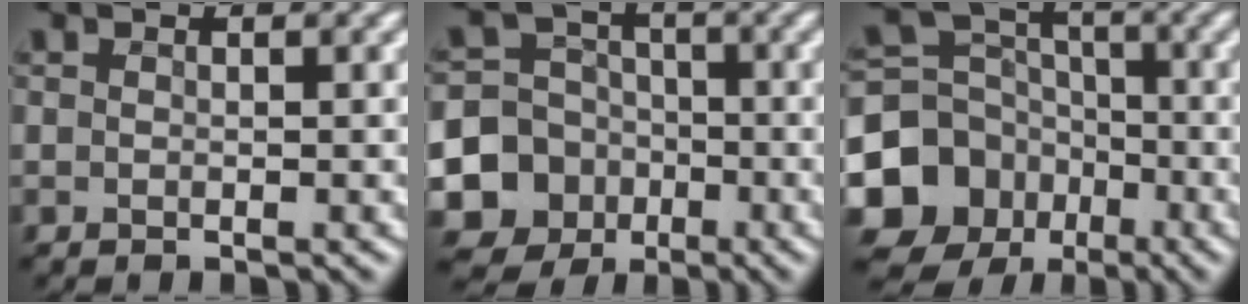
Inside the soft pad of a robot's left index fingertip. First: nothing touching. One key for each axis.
{"total": 12.2, "fx": -4.5, "fy": 11.2, "fz": 2.2, "tx": -0.065, "ty": -0.031, "tz": -0.091}
{"total": 12.0, "fx": -4.9, "fy": 10.4, "fz": 3.5, "tx": -0.094, "ty": -0.031, "tz": -0.111}